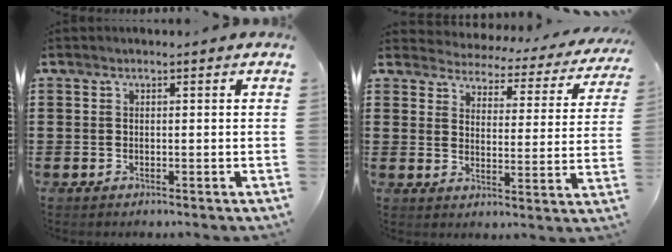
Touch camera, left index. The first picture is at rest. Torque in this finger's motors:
{"motor_torque": [1.19, -0.95, 0.15, 0.00]}